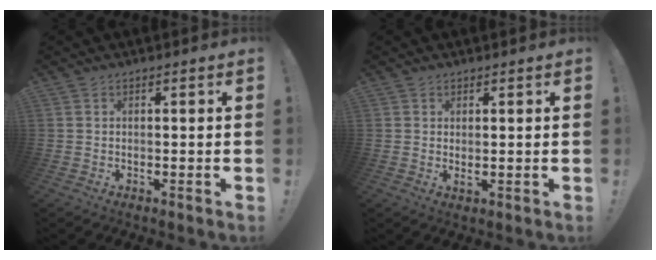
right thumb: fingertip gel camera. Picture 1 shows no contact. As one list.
[{"total": 1.2, "force": [0.7, 0.5, 0.9], "torque": [-0.007, -0.005, 0.011]}]